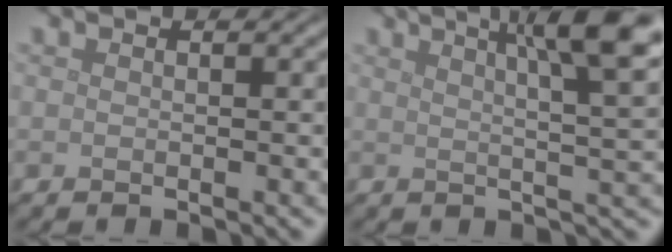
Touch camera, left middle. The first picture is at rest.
{"total": 10.1, "force": [4.7, 2.7, 8.5], "torque": [-0.077, 0.038, 0.052]}